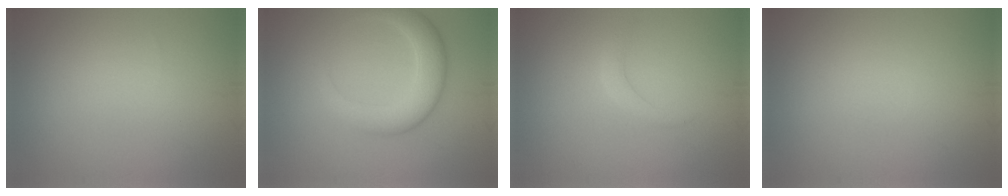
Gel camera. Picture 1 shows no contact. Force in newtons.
{"total": 4.6, "press": 4.6, "slide": 0.3}
{"total": 1.2, "press": 1.2, "slide": 0.1}
{"total": 0.0}